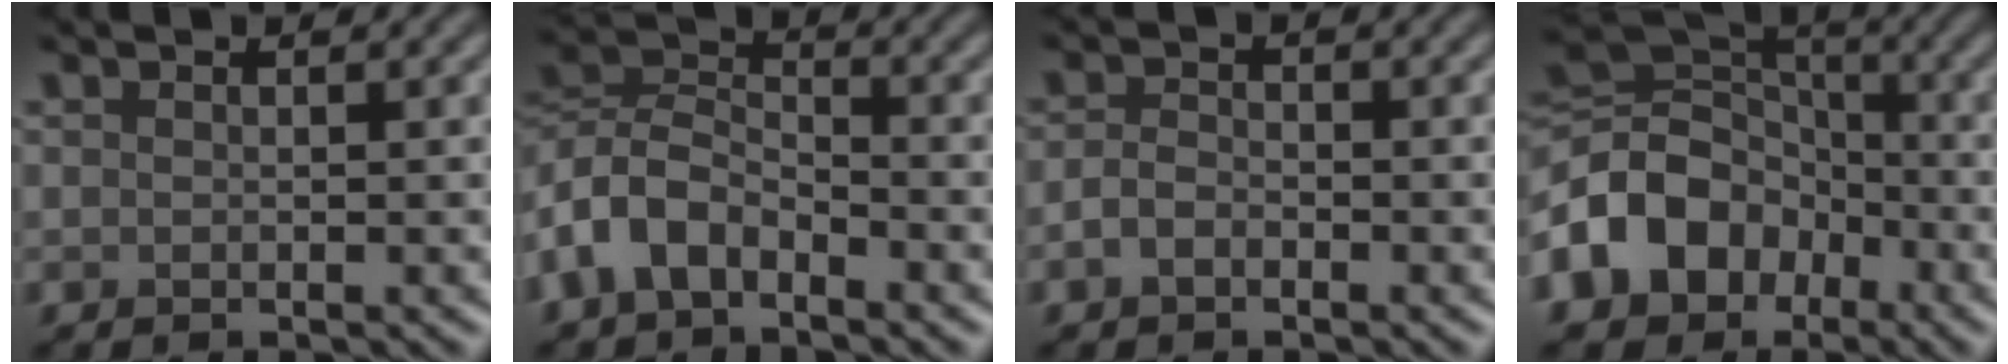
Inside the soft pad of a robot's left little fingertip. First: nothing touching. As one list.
[{"total": 5.6, "force": [-3.0, 3.4, 3.3], "torque": [-0.068, 0.007, -0.074]}, {"total": 1.5, "force": [-0.8, 0.9, 0.9], "torque": [-0.019, 0.001, -0.020]}, {"total": 9.3, "force": [-3.8, 7.3, 4.4], "torque": [-0.092, 0.007, -0.090]}]